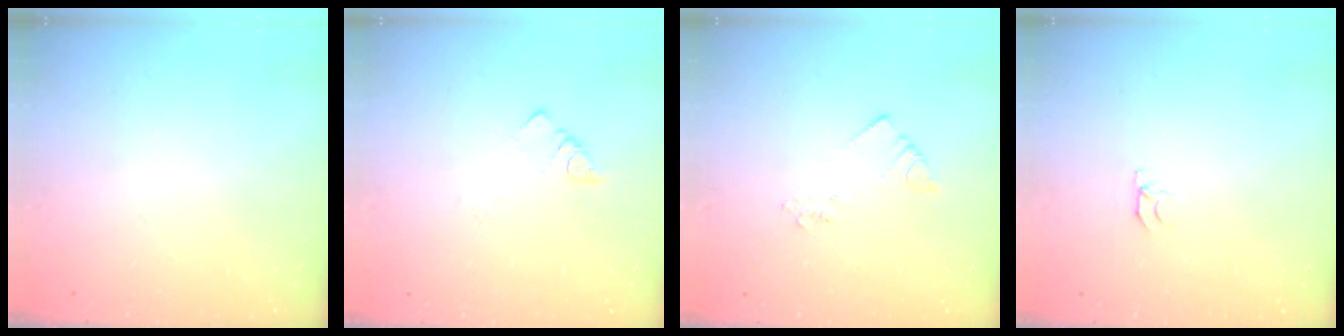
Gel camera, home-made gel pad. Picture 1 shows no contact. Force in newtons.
{"total": 1.8, "press": 1.8, "slide": 0.3}
{"total": 2.2, "press": 2.2, "slide": 0.3}
{"total": 3.0, "press": 3.0, "slide": 0.3}